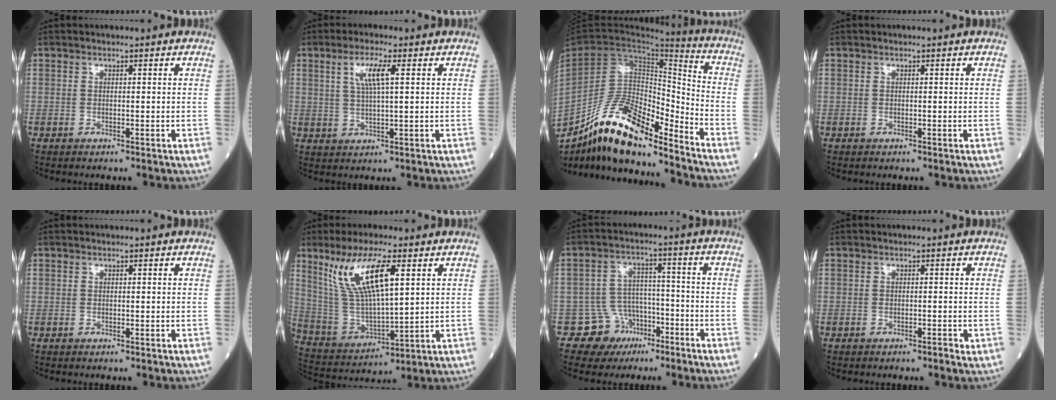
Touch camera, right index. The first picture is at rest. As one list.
[{"total": 4.9, "force": [1.8, 0.4, 4.6], "torque": [-0.094, 0.005, 0.036]}, {"total": 18.6, "force": [-14.8, 4.6, 10.3], "torque": [-0.202, 0.013, -0.269]}, {"total": 0.0}, {"total": 0.0}, {"total": 13.6, "force": [6.3, 2.9, 11.8], "torque": [-0.248, 0.005, 0.128]}, {"total": 7.1, "force": [-4.1, 5.9, 0.0], "torque": [0.013, 0.029, -0.060]}, {"total": 0.7, "force": [-0.4, 0.2, 0.5], "torque": [-0.008, 0.001, -0.006]}]